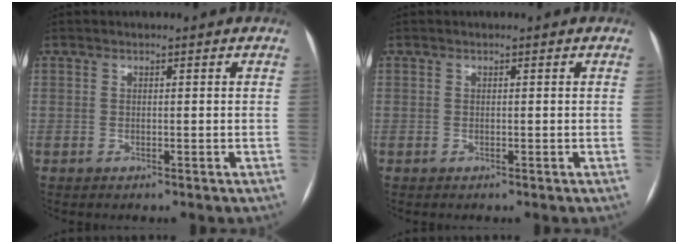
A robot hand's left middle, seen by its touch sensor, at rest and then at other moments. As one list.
[{"total": 0.0}]